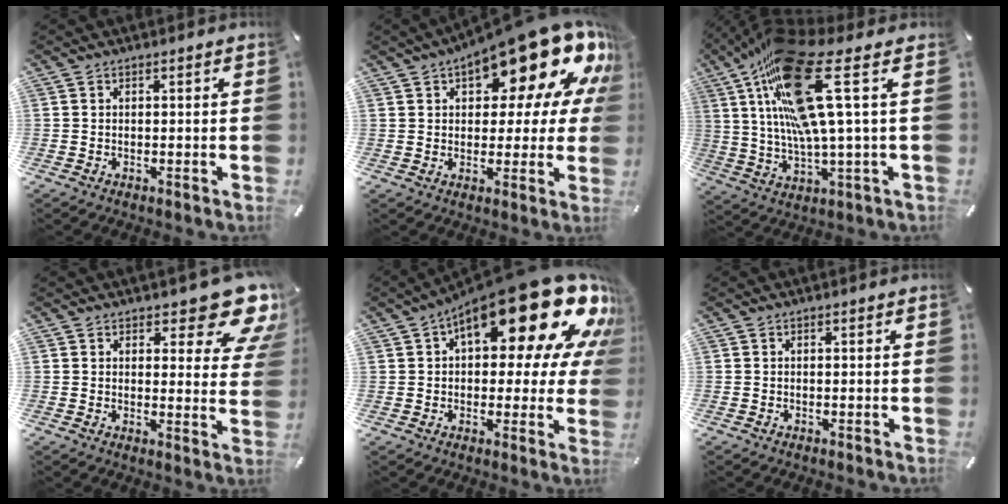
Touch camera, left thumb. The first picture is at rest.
{"total": 22.6, "force": [13.0, 9.9, 15.6], "torque": [-0.212, -0.089, 0.214]}
{"total": 23.7, "force": [8.0, 5.9, 21.6], "torque": [-0.421, -0.044, 0.128]}
{"total": 12.4, "force": [8.4, 5.1, 7.6], "torque": [-0.077, -0.067, 0.142]}
{"total": 27.2, "force": [13.6, 10.6, 21.0], "torque": [-0.299, -0.091, 0.225]}
{"total": 0.0}